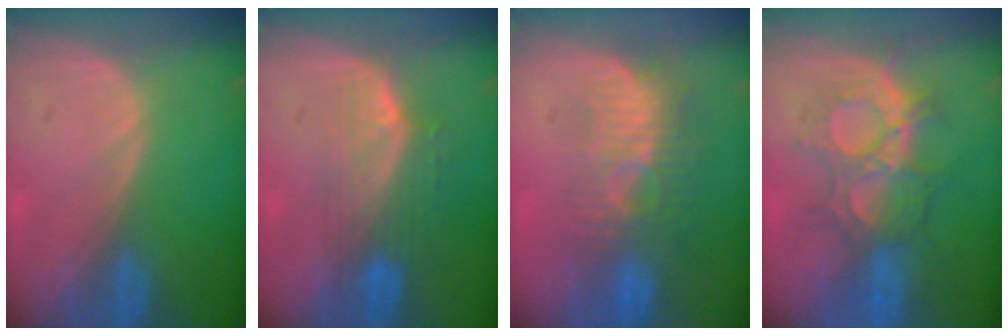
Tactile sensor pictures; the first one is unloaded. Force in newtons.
{"total": 7.3, "press": 6.5, "slide": 3.3}
{"total": 9.0, "press": 8.2, "slide": 3.8}
{"total": 8.9, "press": 8.9, "slide": 0.3}